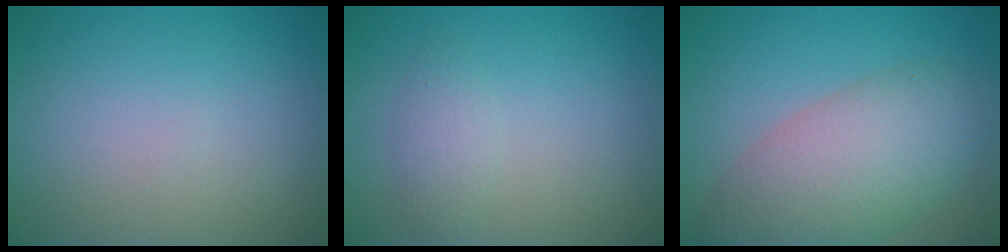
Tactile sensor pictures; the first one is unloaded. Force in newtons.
{"total": 1.8, "press": 1.8, "slide": 0.2}
{"total": 7.8, "press": 7.7, "slide": 0.5}